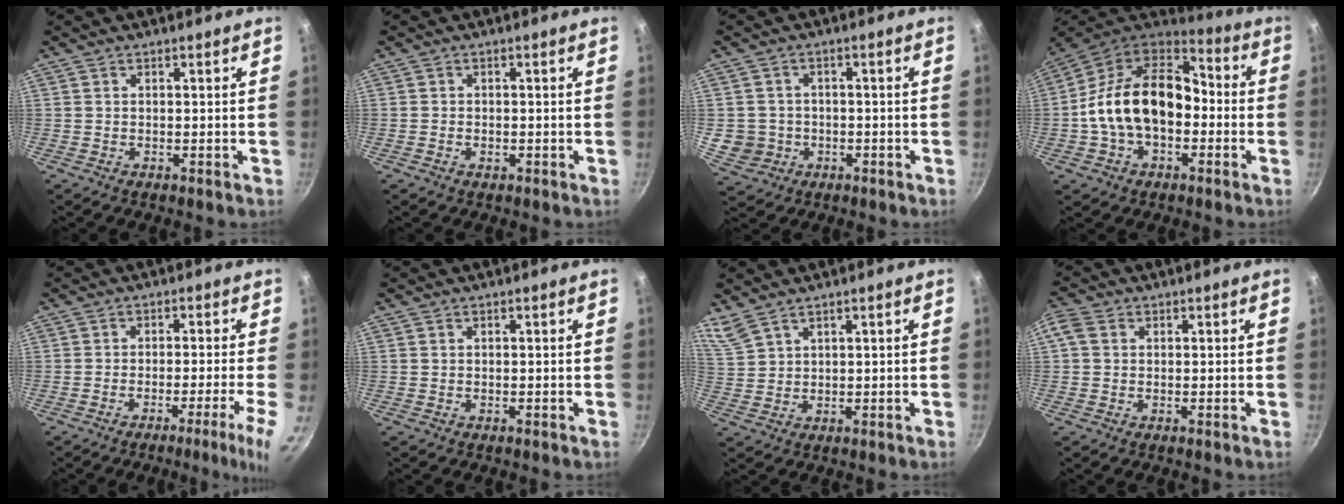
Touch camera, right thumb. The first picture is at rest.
{"total": 1.1, "force": [-0.5, 0.8, 0.6], "torque": [-0.012, 0.003, -0.009]}
{"total": 6.0, "force": [-1.0, 5.6, 1.7], "torque": [-0.013, 0.013, -0.005]}
{"total": 19.9, "force": [-2.0, 13.3, 14.6], "torque": [-0.226, 0.051, -0.047]}
{"total": 6.1, "force": [-2.9, -0.7, 5.3], "torque": [-0.087, 0.013, -0.044]}
{"total": 0.0}
{"total": 4.9, "force": [4.3, 1.6, 1.8], "torque": [-0.036, -0.013, 0.097]}
{"total": 3.0, "force": [0.6, 2.4, 1.7], "torque": [-0.038, 0.009, 0.004]}